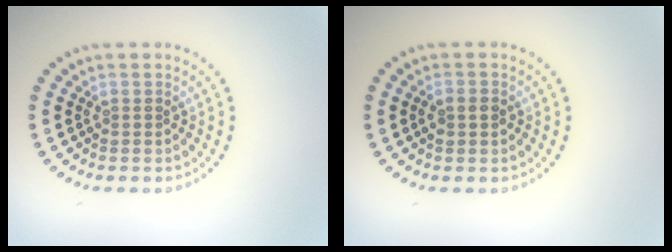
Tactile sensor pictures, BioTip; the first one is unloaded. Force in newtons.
{"total": 1.5, "press": 1.5, "slide": 0.3}